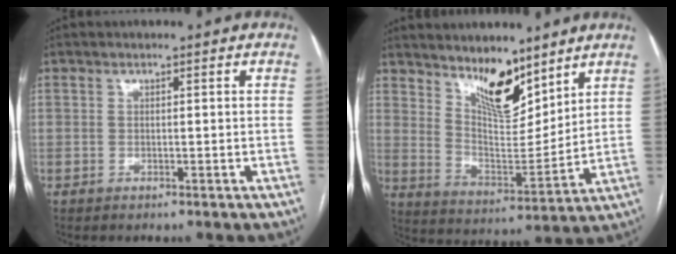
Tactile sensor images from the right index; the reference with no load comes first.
{"total": 10.4, "force": [7.8, 3.4, 6.0], "torque": [-0.112, -0.009, 0.152]}